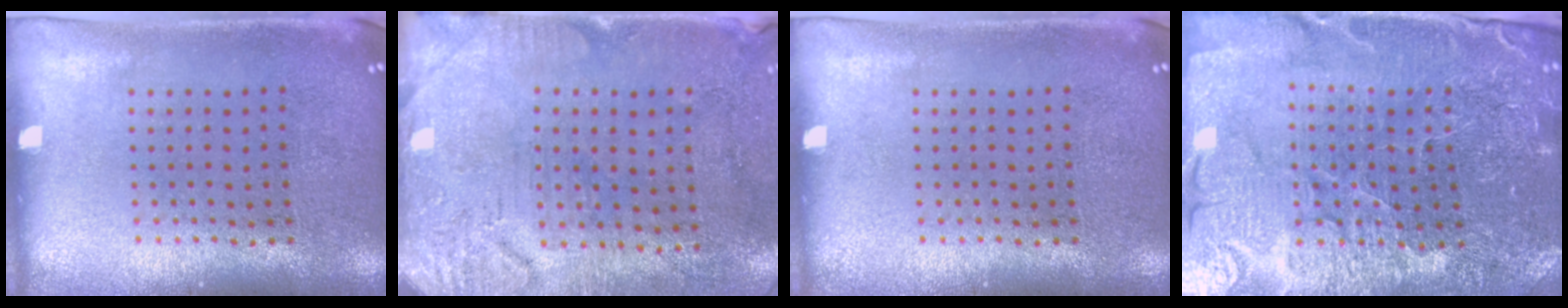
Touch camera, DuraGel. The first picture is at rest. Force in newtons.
{"total": 3.2, "press": 2.6, "slide": 1.8}
{"total": 0.0}
{"total": 3.9, "press": 3.8, "slide": 0.6}